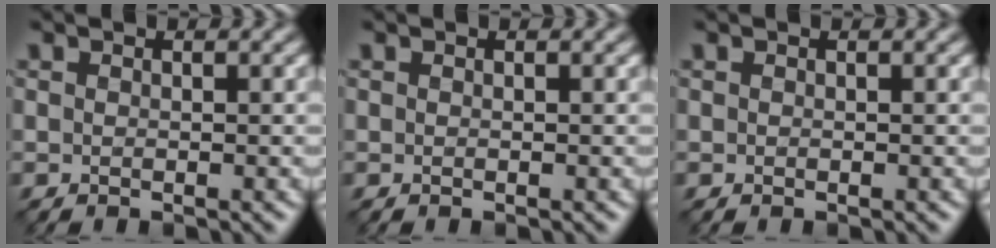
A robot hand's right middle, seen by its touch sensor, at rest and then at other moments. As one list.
[{"total": 0.0}, {"total": 0.0}]